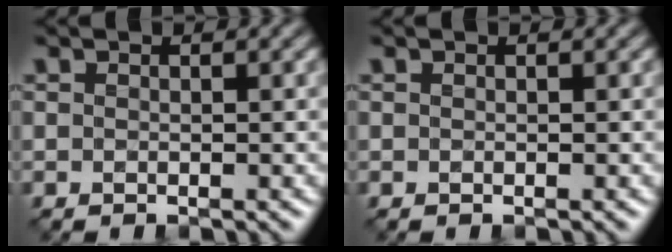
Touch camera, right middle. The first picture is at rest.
{"total": 0.0}